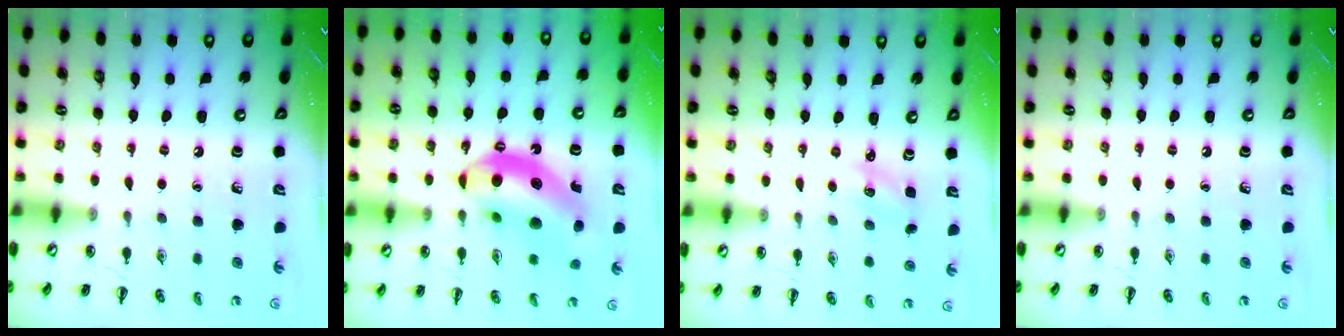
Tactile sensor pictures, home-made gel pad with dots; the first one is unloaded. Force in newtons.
{"total": 15.1, "press": 14.4, "slide": 4.2}
{"total": 1.6, "press": 1.5, "slide": 0.5}
{"total": 0.0}